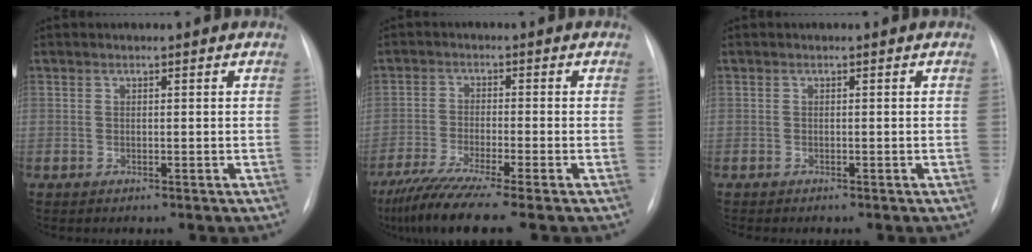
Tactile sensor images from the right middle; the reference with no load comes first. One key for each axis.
{"total": 10.0, "fx": -7.8, "fy": -0.7, "fz": 6.2, "tx": -0.106, "ty": -0.034, "tz": -0.131}
{"total": 0.6, "fx": -0.5, "fy": 0.0, "fz": 0.3, "tx": -0.003, "ty": -0.001, "tz": -0.009}